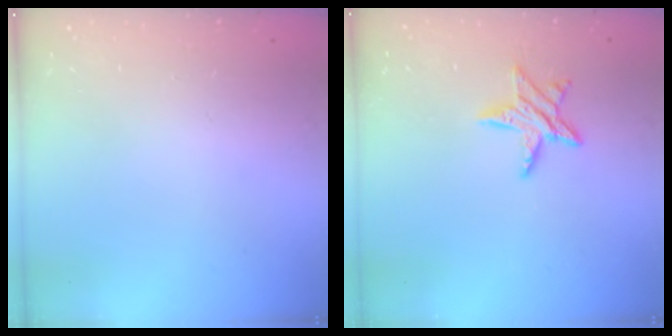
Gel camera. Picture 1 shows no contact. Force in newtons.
{"total": 8.2, "press": 8.2, "slide": 0.1}